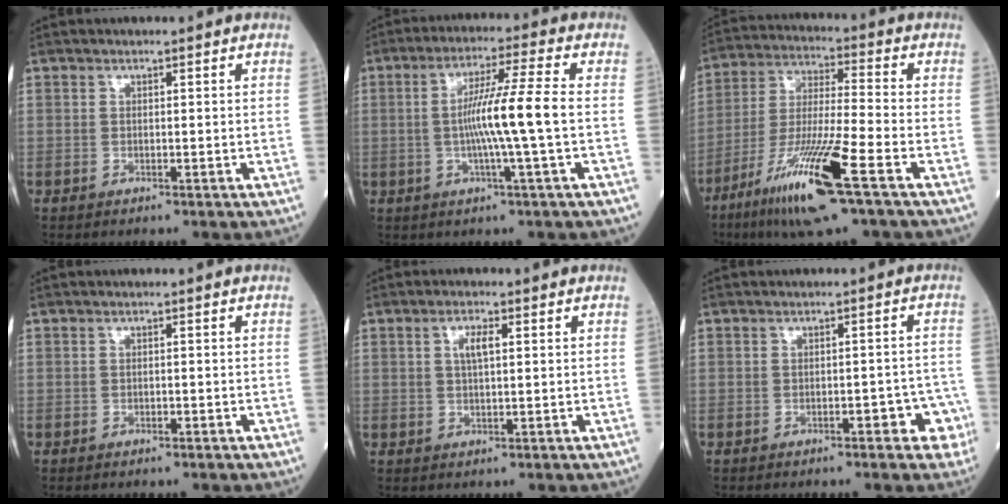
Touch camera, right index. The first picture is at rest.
{"total": 9.2, "force": [-0.7, -1.4, 9.0], "torque": [-0.165, 0.007, -0.014]}
{"total": 15.8, "force": [-8.3, 0.1, 13.4], "torque": [-0.276, -0.037, -0.154]}
{"total": 0.6, "force": [-0.4, 0.3, 0.3], "torque": [-0.008, 0.000, -0.006]}
{"total": 2.9, "force": [0.8, 0.7, 2.7], "torque": [-0.053, 0.003, 0.016]}
{"total": 4.3, "force": [-2.2, 1.7, 3.3], "torque": [-0.027, 0.020, -0.025]}